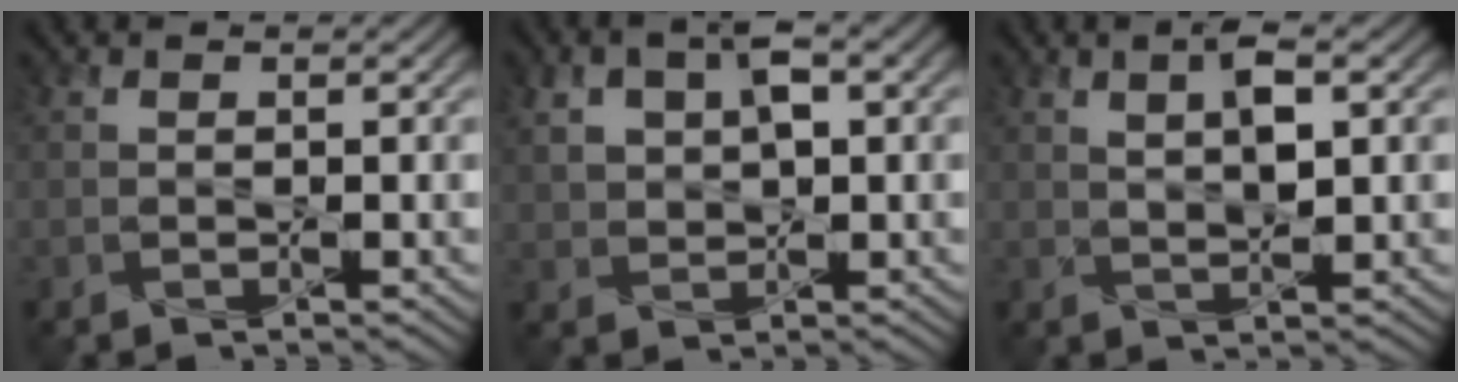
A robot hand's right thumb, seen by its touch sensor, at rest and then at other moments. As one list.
[{"total": 6.1, "force": [2.0, 3.4, 4.7], "torque": [-0.103, 0.008, 0.033]}, {"total": 4.3, "force": [1.4, 1.4, 3.8], "torque": [-0.080, 0.002, 0.028]}]